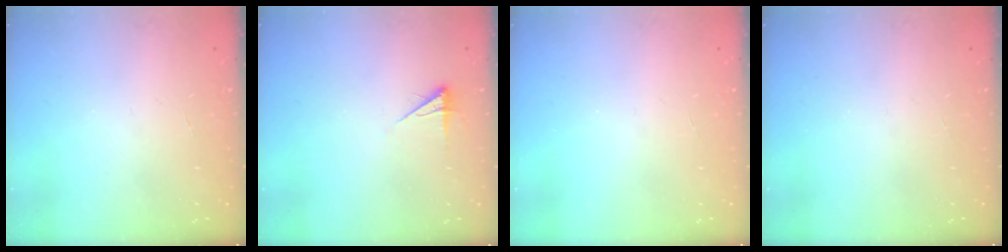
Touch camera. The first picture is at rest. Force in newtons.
{"total": 3.9, "press": 3.9, "slide": 0.5}
{"total": 0.0}
{"total": 0.0}